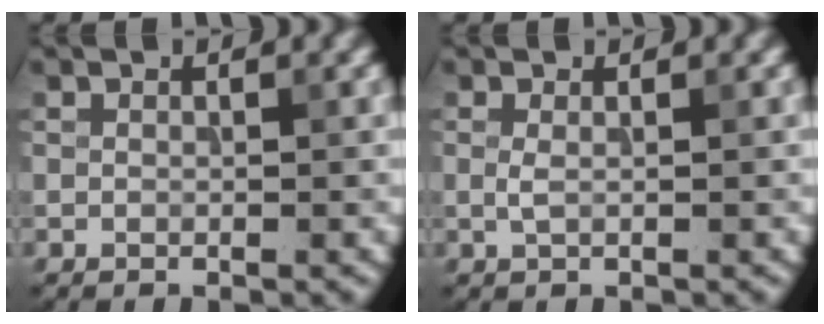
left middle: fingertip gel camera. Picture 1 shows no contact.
{"total": 0.8, "force": [0.1, 0.2, 0.8], "torque": [-0.018, 0.000, 0.001]}